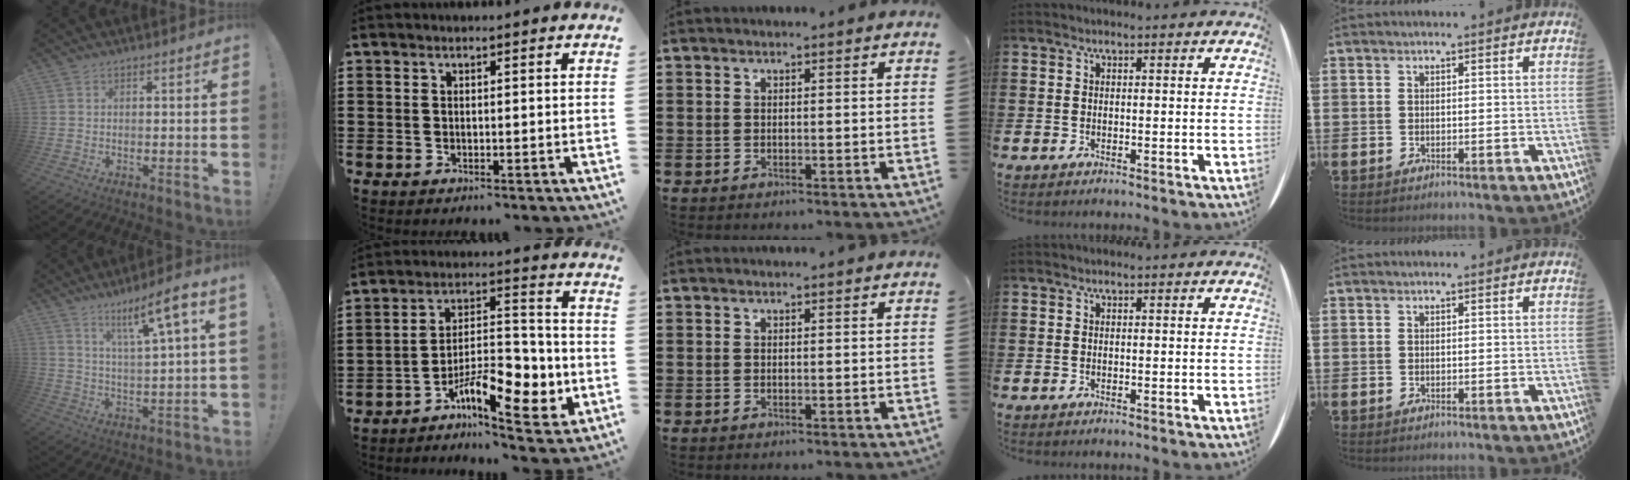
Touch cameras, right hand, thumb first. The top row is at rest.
{"thumb": {"total": 11.1, "force": [6.0, 0.3, 9.3], "torque": [-0.148, -0.033, 0.086]}, "index": {"total": 11.4, "force": [-5.7, 4.7, 8.7], "torque": [-0.141, 0.014, -0.098]}}